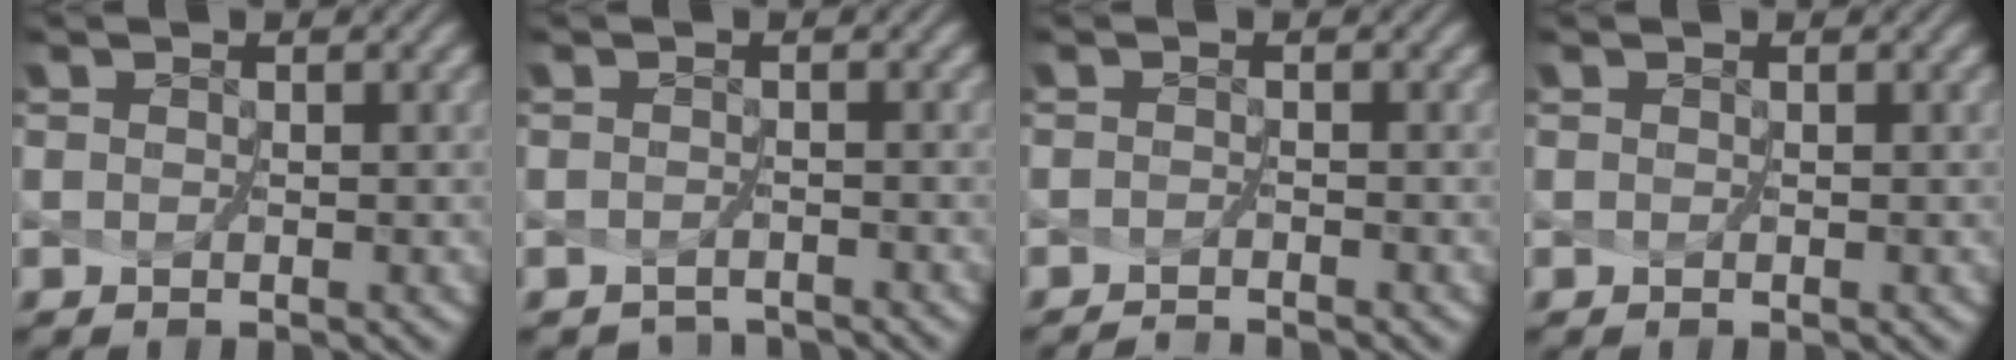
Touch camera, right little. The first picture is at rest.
{"total": 2.2, "force": [-2.2, 0.4, -0.3], "torque": [0.007, -0.012, -0.040]}
{"total": 1.8, "force": [-1.7, -0.6, -0.3], "torque": [-0.003, -0.010, -0.028]}
{"total": 0.0}